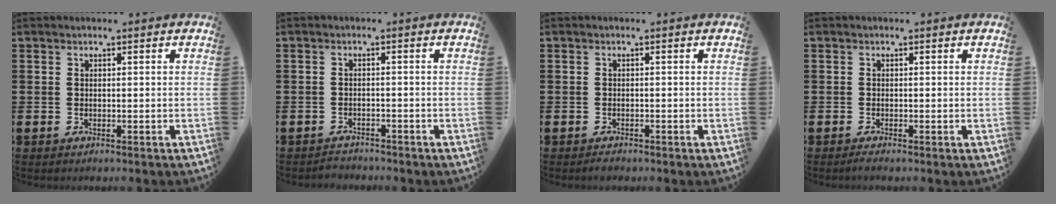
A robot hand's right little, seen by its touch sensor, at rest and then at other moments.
{"total": 1.3, "force": [-1.3, 0.2, -0.2], "torque": [-0.002, 0.005, -0.029]}
{"total": 0.6, "force": [-0.6, 0.2, 0.0], "torque": [-0.003, -0.001, -0.012]}
{"total": 0.6, "force": [-0.4, 0.1, 0.4], "torque": [-0.008, -0.003, -0.007]}